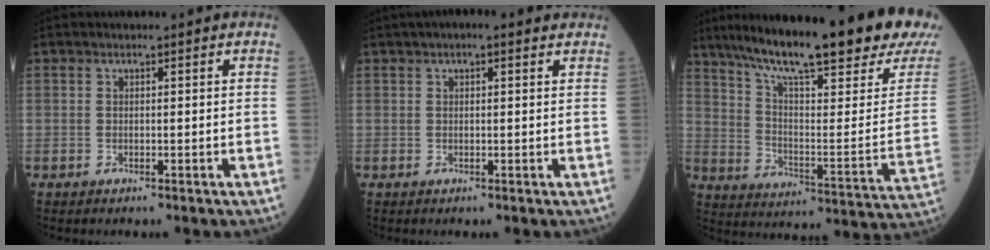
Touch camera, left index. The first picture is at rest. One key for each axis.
{"total": 3.7, "fx": 2.5, "fy": 1.0, "fz": 2.6, "tx": -0.040, "ty": 0.030, "tz": 0.034}
{"total": 27.5, "fx": 21.6, "fy": 1.7, "fz": 16.9, "tx": -0.271, "ty": -0.043, "tz": 0.298}